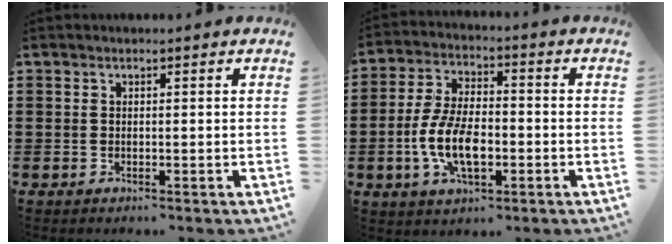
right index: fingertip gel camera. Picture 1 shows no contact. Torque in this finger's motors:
{"motor_torque": [1.07, 1.07, 0.28, 0.01]}